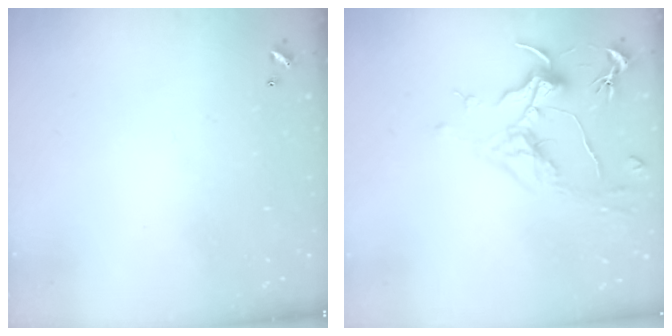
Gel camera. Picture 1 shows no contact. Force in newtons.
{"total": 1.6, "press": 1.4, "slide": 0.8}